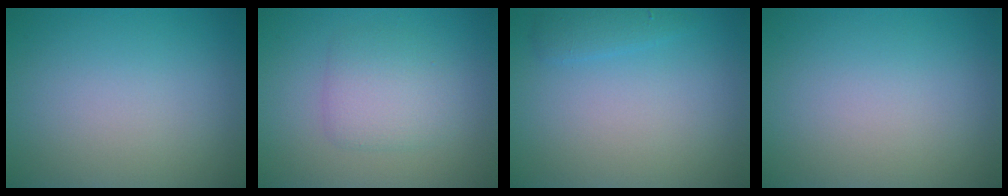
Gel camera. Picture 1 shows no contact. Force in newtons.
{"total": 2.8, "press": 2.8, "slide": 0.1}
{"total": 1.2, "press": 1.2, "slide": 0.1}
{"total": 0.0}